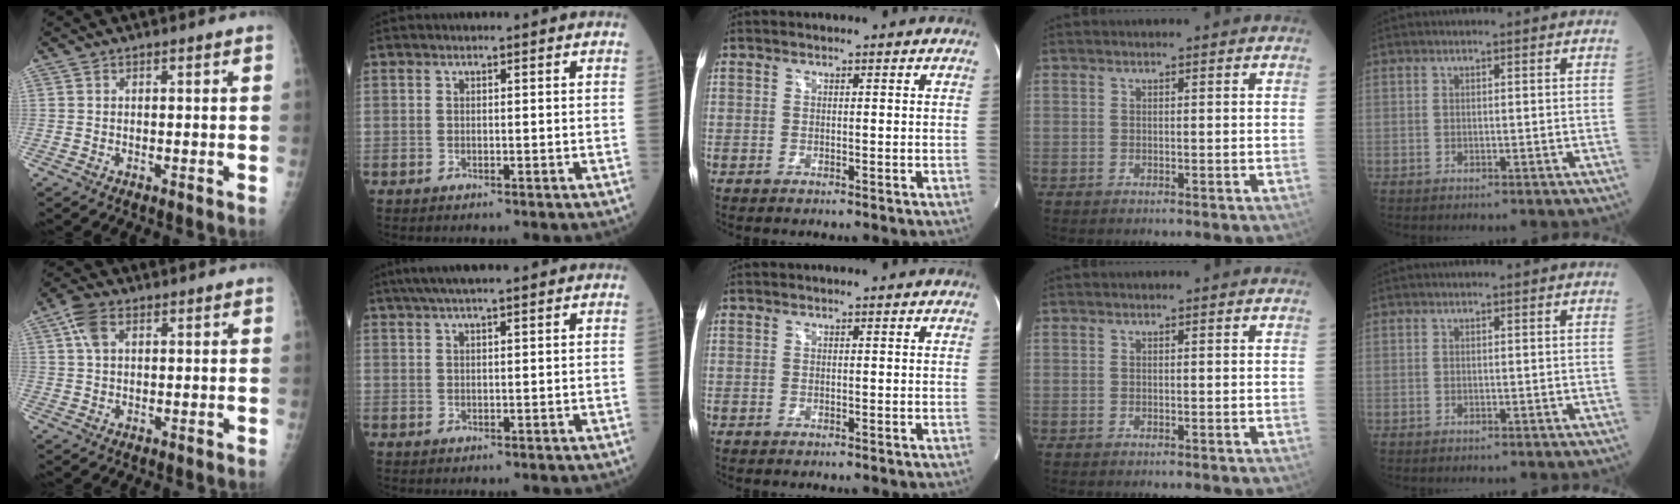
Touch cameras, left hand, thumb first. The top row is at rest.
{"thumb": {"total": 4.7, "force": [1.9, 2.8, 3.4], "torque": [-0.066, 0.009, 0.035]}, "index": {"total": 6.9, "force": [5.4, 0.0, 4.2], "torque": [-0.066, 0.037, 0.088]}}